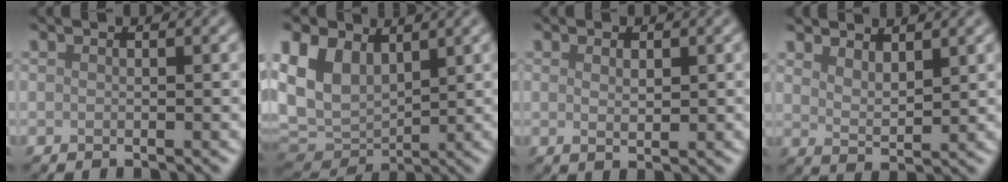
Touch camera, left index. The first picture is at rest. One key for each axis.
{"total": 8.9, "fx": 3.0, "fy": 6.3, "fz": 5.5, "tx": -0.138, "ty": 0.002, "tz": 0.063}
{"total": 1.4, "fx": 0.6, "fy": 0.7, "fz": 1.1, "tx": -0.019, "ty": -0.003, "tz": 0.013}
{"total": 2.9, "fx": 2.4, "fy": 0.9, "fz": 1.4, "tx": -0.030, "ty": -0.005, "tz": 0.047}